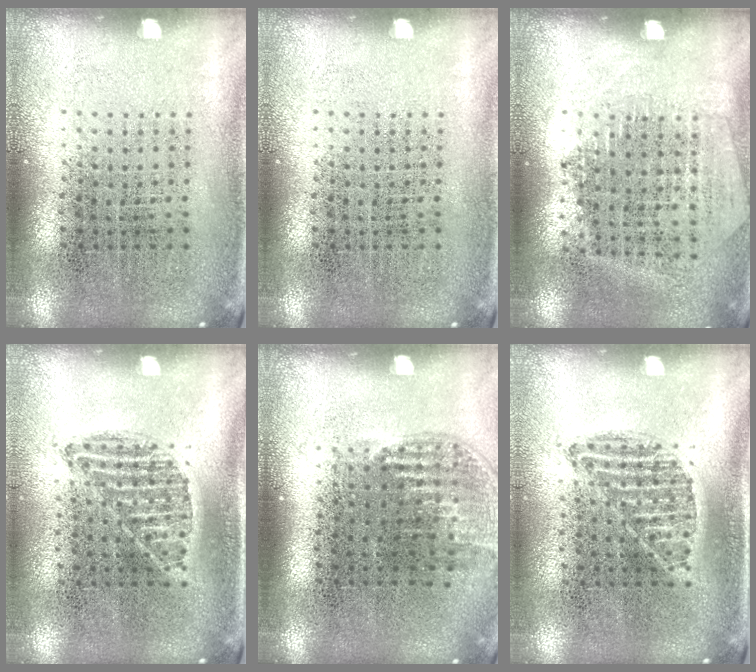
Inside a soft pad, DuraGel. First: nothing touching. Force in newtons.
{"total": 0.0}
{"total": 1.3, "press": 1.1, "slide": 0.6}
{"total": 0.9, "press": 0.8, "slide": 0.5}
{"total": 1.1, "press": 0.9, "slide": 0.6}
{"total": 0.9, "press": 0.8, "slide": 0.5}